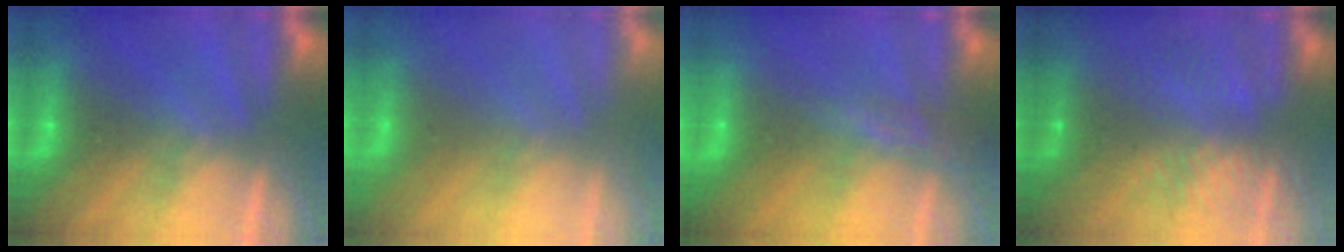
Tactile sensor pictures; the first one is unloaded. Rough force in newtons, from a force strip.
{"total": 3.1}
{"total": 2.9}
{"total": 8.1}